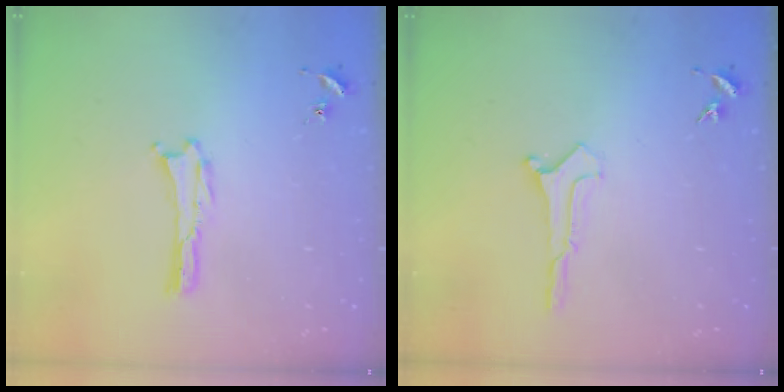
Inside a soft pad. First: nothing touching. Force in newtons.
{"total": 0.0}